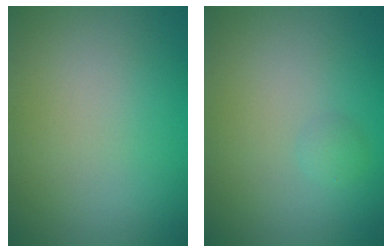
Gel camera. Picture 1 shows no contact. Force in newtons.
{"total": 0.8, "press": 0.8, "slide": 0.1}